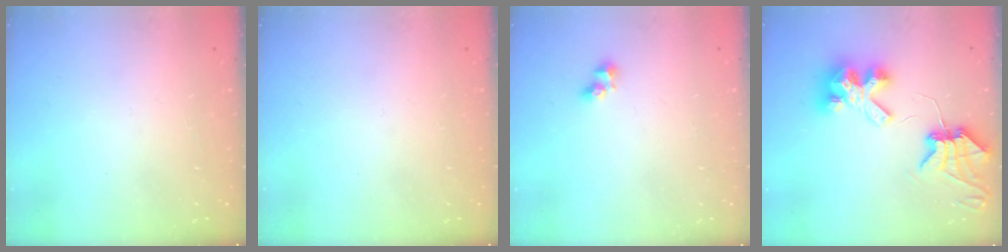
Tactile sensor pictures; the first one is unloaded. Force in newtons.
{"total": 0.0}
{"total": 2.7, "press": 2.5, "slide": 1.0}
{"total": 8.5, "press": 8.5, "slide": 0.9}